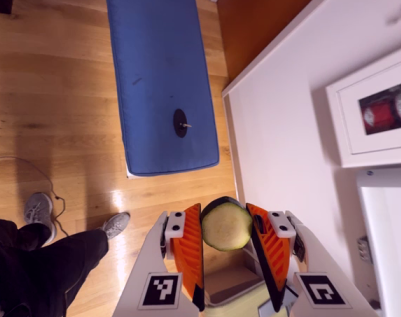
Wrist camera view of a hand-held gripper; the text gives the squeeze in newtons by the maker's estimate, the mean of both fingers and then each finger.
{"total": 9.5, "left": 9.1, "right": 9.9}